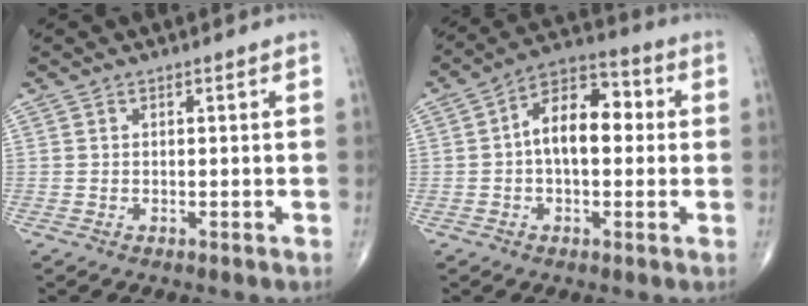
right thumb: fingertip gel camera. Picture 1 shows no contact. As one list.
[{"total": 11.6, "force": [0.7, 6.7, 9.4], "torque": [-0.136, 0.033, -0.001]}]